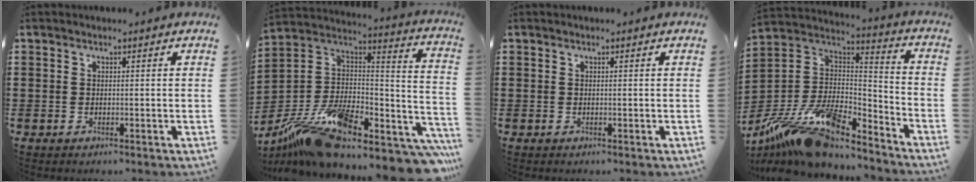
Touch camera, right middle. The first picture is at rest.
{"total": 17.0, "force": [-11.8, 5.2, 11.0], "torque": [-0.194, 0.011, -0.197]}
{"total": 0.0}
{"total": 15.9, "force": [-12.1, 4.4, 9.3], "torque": [-0.195, 0.027, -0.225]}